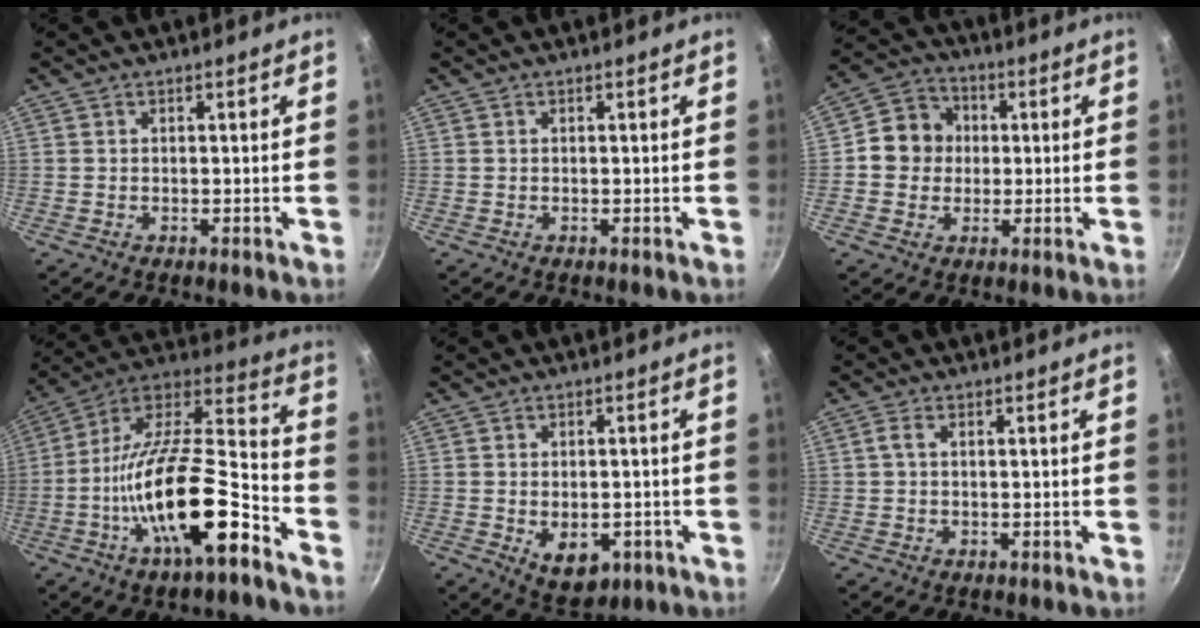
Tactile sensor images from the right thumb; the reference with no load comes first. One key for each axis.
{"total": 0.0}
{"total": 9.1, "fx": 0.5, "fy": 8.4, "fz": 3.6, "tx": -0.024, "ty": 0.016, "tz": -0.011}
{"total": 23.6, "fx": -10.1, "fy": 8.0, "fz": 19.8, "tx": -0.322, "ty": 0.054, "tz": -0.188}
{"total": 7.6, "fx": -2.1, "fy": 4.9, "fz": 5.4, "tx": -0.059, "ty": -0.001, "tz": -0.016}
{"total": 1.7, "fx": 0.2, "fy": 0.7, "fz": 1.5, "tx": -0.037, "ty": 0.006, "tz": 0.003}